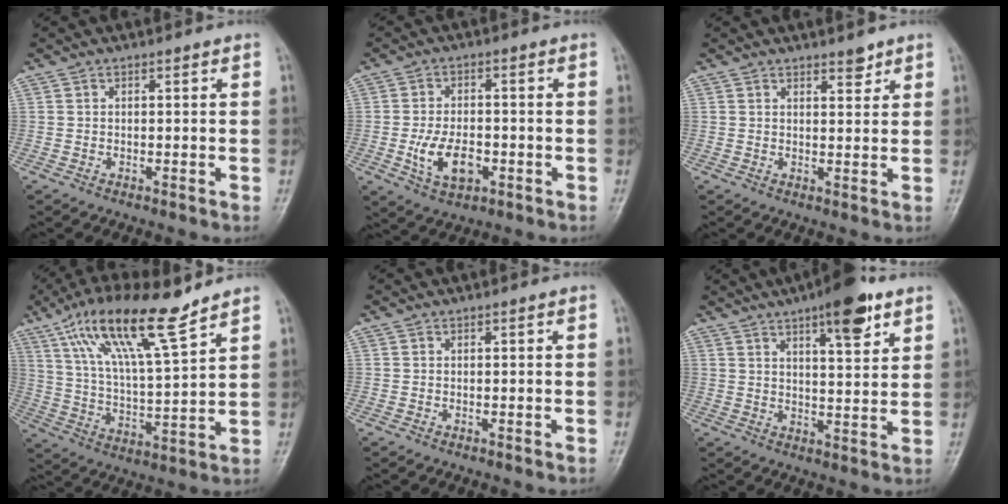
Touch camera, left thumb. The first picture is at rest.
{"total": 8.1, "force": [-2.2, 4.9, 6.1], "torque": [-0.102, 0.006, -0.035]}
{"total": 2.6, "force": [2.1, 0.9, 1.2], "torque": [-0.008, -0.015, 0.031]}
{"total": 16.6, "force": [11.0, 3.0, 12.1], "torque": [-0.212, -0.043, 0.208]}
{"total": 0.0}
{"total": 10.9, "force": [6.4, 3.2, 8.2], "torque": [-0.100, -0.031, 0.091]}